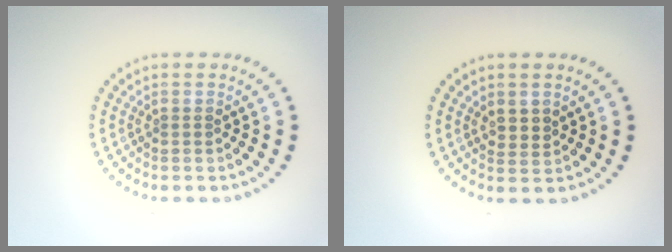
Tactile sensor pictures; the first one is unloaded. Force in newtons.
{"total": 1.5, "press": 1.4, "slide": 0.7}